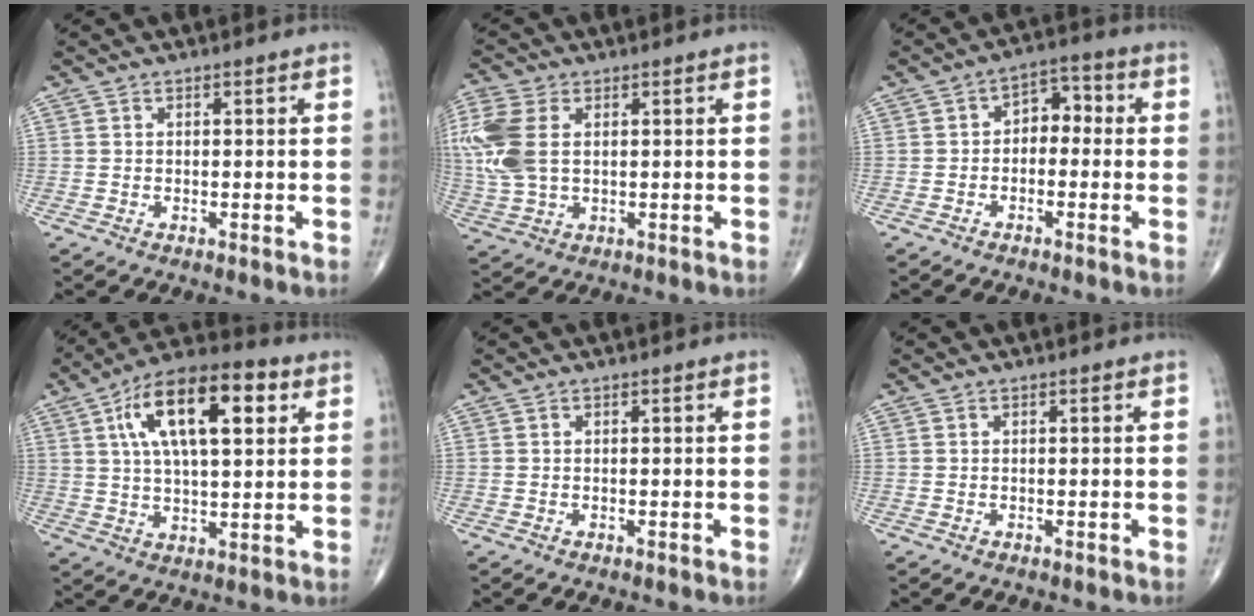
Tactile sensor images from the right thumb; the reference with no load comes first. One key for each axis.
{"total": 12.0, "fx": 2.3, "fy": 7.4, "fz": 9.2, "tx": -0.238, "ty": 0.007, "tz": 0.051}
{"total": 5.4, "fx": -0.5, "fy": 3.8, "fz": 3.8, "tx": -0.027, "ty": 0.028, "tz": -0.024}
{"total": 18.4, "fx": 6.2, "fy": 7.7, "fz": 15.5, "tx": -0.243, "ty": 0.008, "tz": 0.096}
{"total": 0.0}
{"total": 0.0}